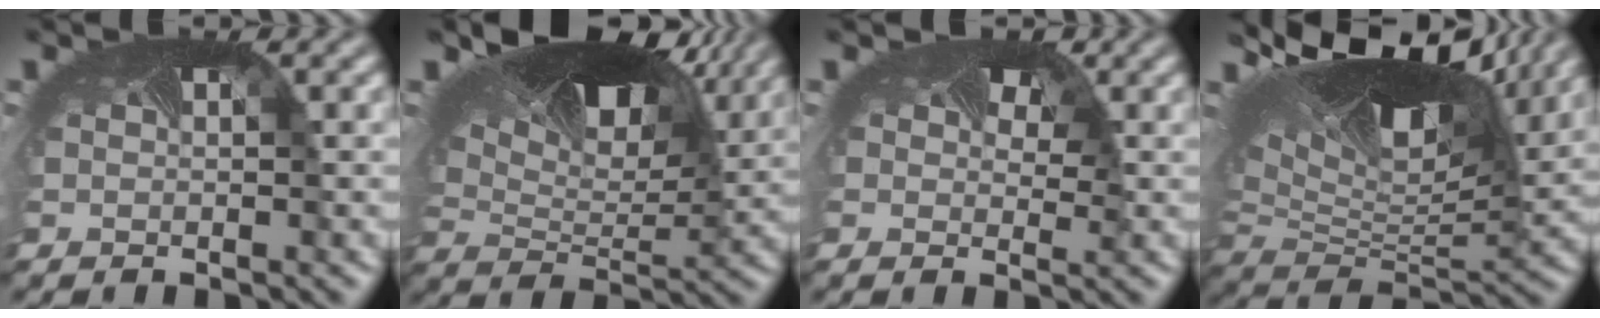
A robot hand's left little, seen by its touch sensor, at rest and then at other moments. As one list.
[{"total": 11.3, "force": [7.1, 5.5, 7.0], "torque": [-0.136, 0.004, 0.125]}, {"total": 2.4, "force": [1.1, 1.7, 1.2], "torque": [-0.024, -0.010, 0.019]}, {"total": 12.5, "force": [7.2, 5.8, 8.4], "torque": [-0.191, 0.019, 0.126]}]